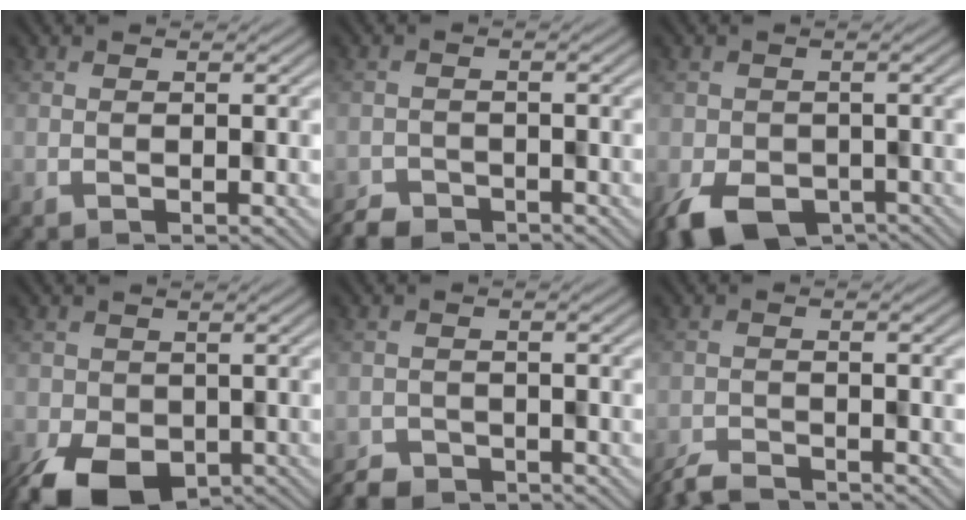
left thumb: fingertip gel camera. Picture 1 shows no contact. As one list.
[{"total": 2.8, "force": [-2.7, 0.9, 0.0], "torque": [0.001, -0.011, -0.044]}, {"total": 7.4, "force": [-4.3, 4.5, 4.0], "torque": [-0.079, -0.033, -0.058]}, {"total": 8.5, "force": [-4.4, 5.1, 5.2], "torque": [-0.105, -0.039, -0.056]}, {"total": 2.8, "force": [-2.6, 1.0, -0.1], "torque": [0.004, -0.011, -0.042]}, {"total": 3.6, "force": [-3.5, 0.4, 0.6], "torque": [-0.014, -0.010, -0.064]}]